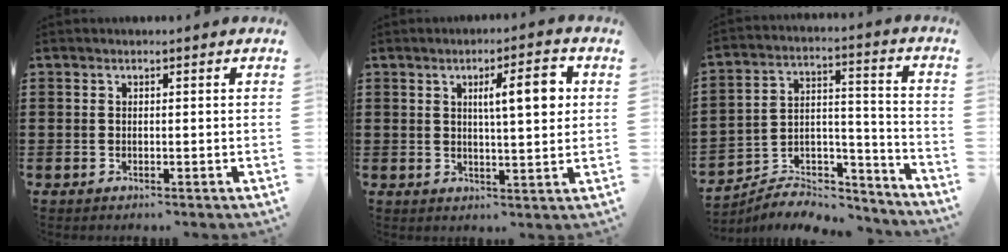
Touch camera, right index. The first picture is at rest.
{"total": 7.0, "force": [1.9, 1.5, 6.6], "torque": [-0.113, 0.000, 0.025]}
{"total": 6.3, "force": [-5.7, 2.2, 1.2], "torque": [-0.016, 0.013, -0.110]}